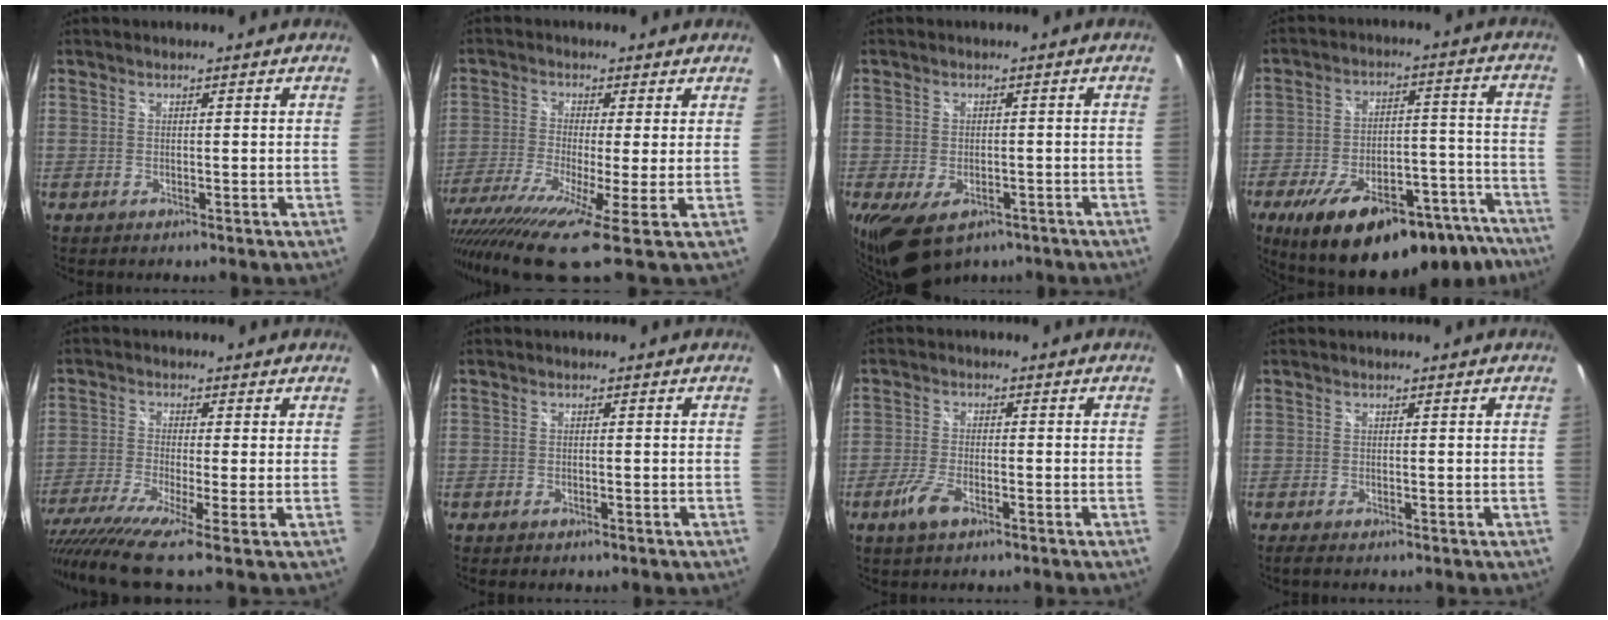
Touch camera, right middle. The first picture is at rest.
{"total": 13.7, "force": [-7.2, 1.1, 11.6], "torque": [-0.240, -0.063, -0.134]}
{"total": 9.6, "force": [-5.1, 5.7, 5.8], "torque": [-0.114, -0.030, -0.079]}
{"total": 27.8, "force": [-21.1, 10.0, 15.1], "torque": [-0.241, 0.006, -0.278]}
{"total": 10.4, "force": [-7.6, -0.5, 7.1], "torque": [-0.159, -0.050, -0.143]}
{"total": 1.2, "force": [-0.8, 0.7, 0.5], "torque": [-0.009, -0.004, -0.013]}
{"total": 4.6, "force": [-2.7, 1.6, 3.2], "torque": [-0.083, -0.005, -0.053]}
{"total": 1.0, "force": [-0.6, -0.2, 0.8], "torque": [-0.016, -0.002, -0.011]}